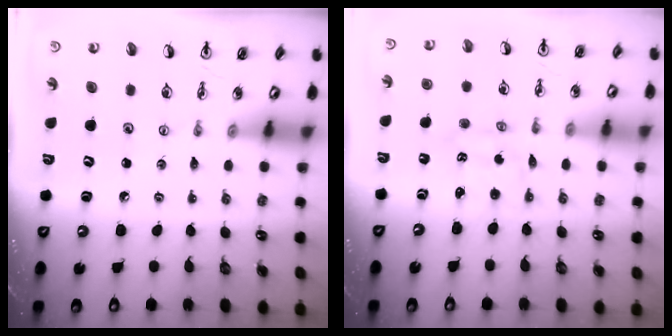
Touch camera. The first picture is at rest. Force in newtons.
{"total": 1.1, "press": 1.1, "slide": 0.1}